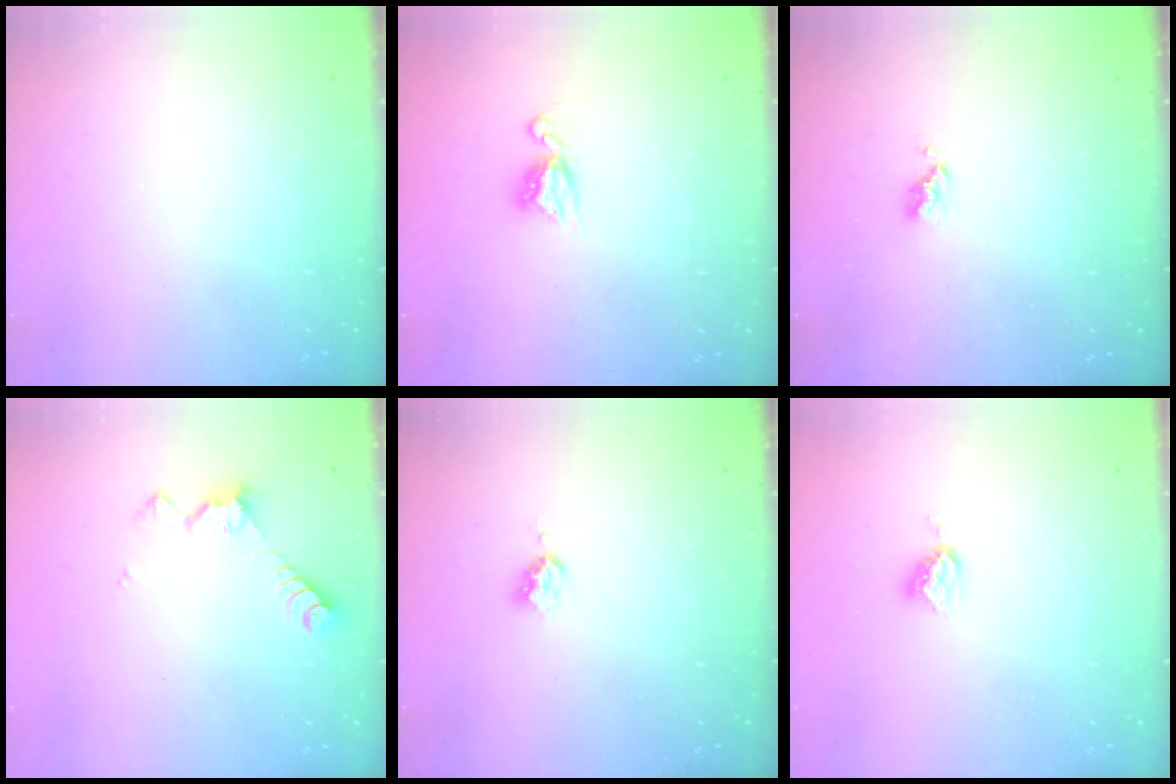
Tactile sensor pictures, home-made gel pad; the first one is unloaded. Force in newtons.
{"total": 7.7, "press": 7.7, "slide": 0.6}
{"total": 2.8, "press": 2.8, "slide": 0.3}
{"total": 6.7, "press": 6.7, "slide": 0.4}
{"total": 2.5, "press": 2.5, "slide": 0.3}
{"total": 5.0, "press": 4.9, "slide": 0.4}